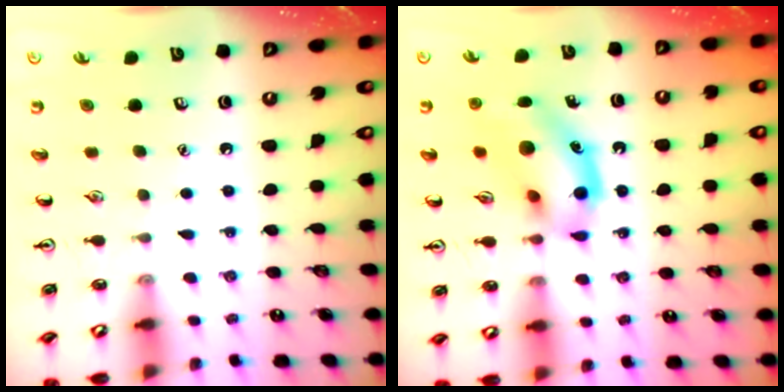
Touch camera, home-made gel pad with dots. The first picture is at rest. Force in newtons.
{"total": 13.7, "press": 13.5, "slide": 1.9}